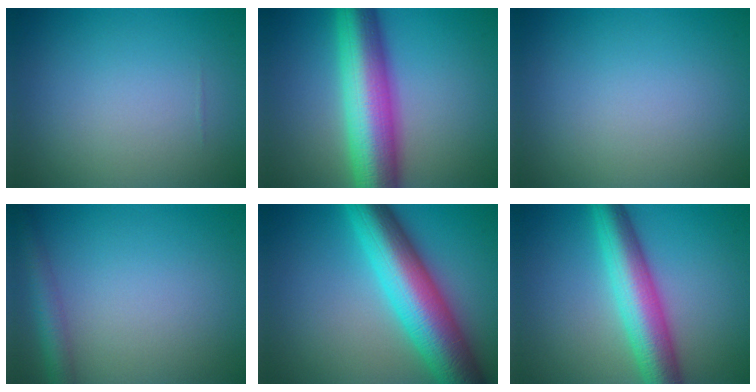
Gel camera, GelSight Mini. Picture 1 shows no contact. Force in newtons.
{"total": 10.7, "press": 10.7, "slide": 0.1}
{"total": 0.0}
{"total": 2.9, "press": 2.9, "slide": 0.1}
{"total": 10.8, "press": 10.8, "slide": 0.2}
{"total": 7.3, "press": 7.3, "slide": 0.1}